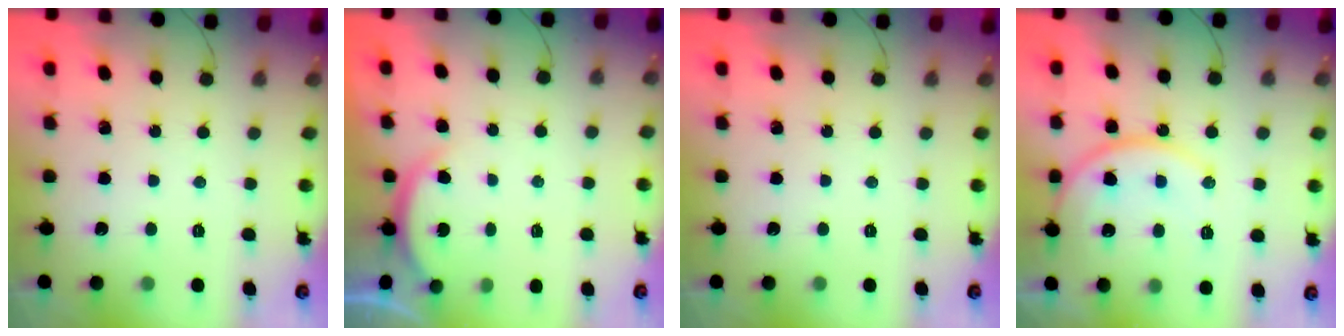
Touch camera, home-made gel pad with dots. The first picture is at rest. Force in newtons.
{"total": 2.8, "press": 2.8, "slide": 0.6}
{"total": 0.0}
{"total": 14.2, "press": 14.0, "slide": 1.8}